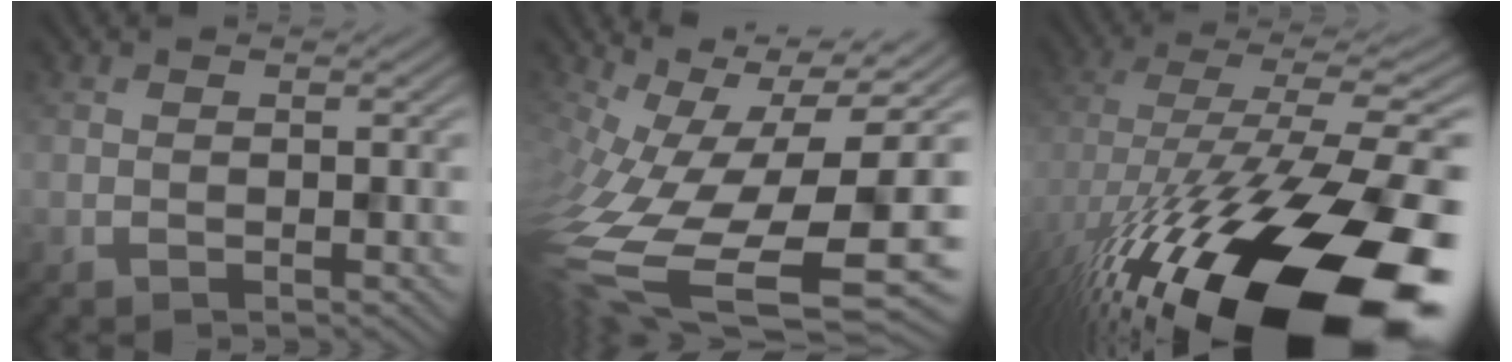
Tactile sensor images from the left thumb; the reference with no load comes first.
{"total": 17.0, "force": [-3.9, 8.1, 14.4], "torque": [-0.285, -0.053, -0.033]}
{"total": 19.6, "force": [-9.5, 8.0, 15.2], "torque": [-0.280, -0.046, -0.128]}